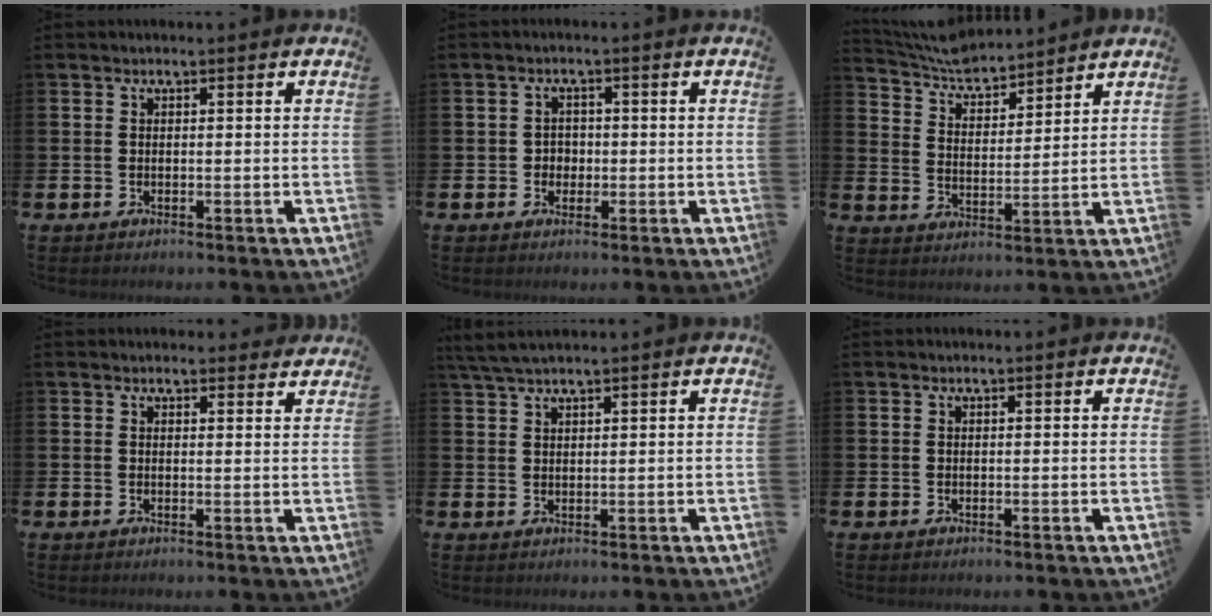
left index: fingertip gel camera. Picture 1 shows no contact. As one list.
[{"total": 1.9, "force": [-0.2, 1.8, 0.5], "torque": [-0.004, 0.003, -0.010]}, {"total": 5.8, "force": [5.6, 1.1, 0.6], "torque": [-0.041, -0.034, 0.099]}, {"total": 1.5, "force": [1.5, 0.5, 0.1], "torque": [0.008, -0.003, 0.024]}, {"total": 3.2, "force": [2.8, 0.5, 1.5], "torque": [-0.040, 0.001, 0.054]}, {"total": 0.0}]